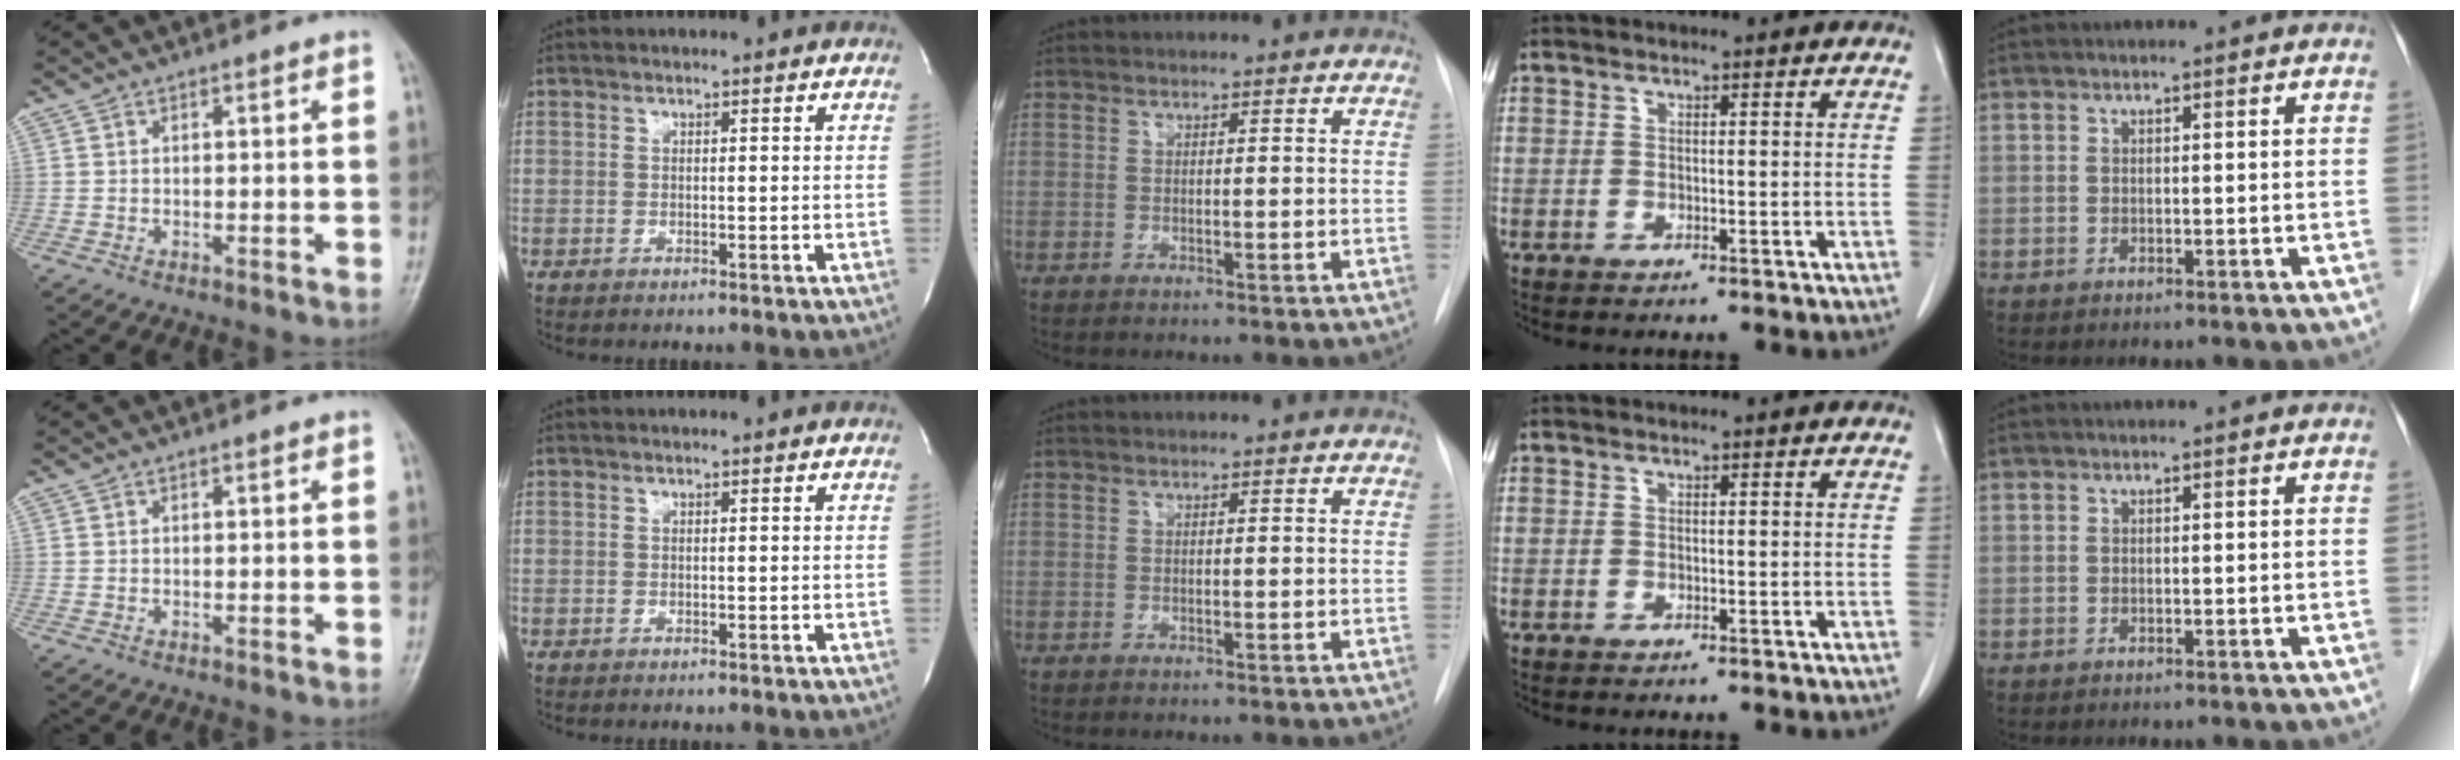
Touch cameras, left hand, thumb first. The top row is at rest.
{}